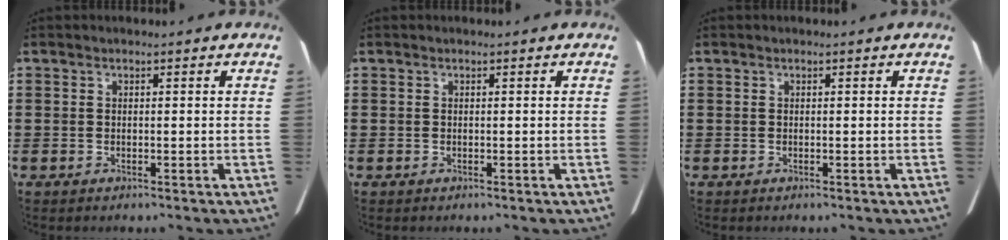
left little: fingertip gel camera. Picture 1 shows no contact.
{"total": 0.0}
{"total": 0.0}